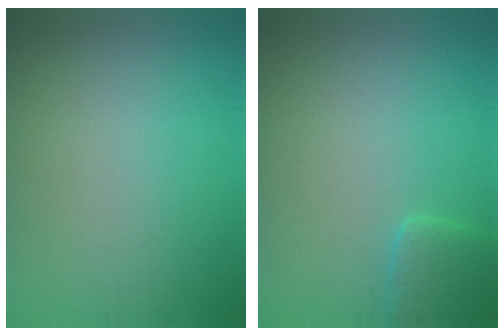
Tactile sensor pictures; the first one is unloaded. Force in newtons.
{"total": 2.4, "press": 2.4, "slide": 0.1}